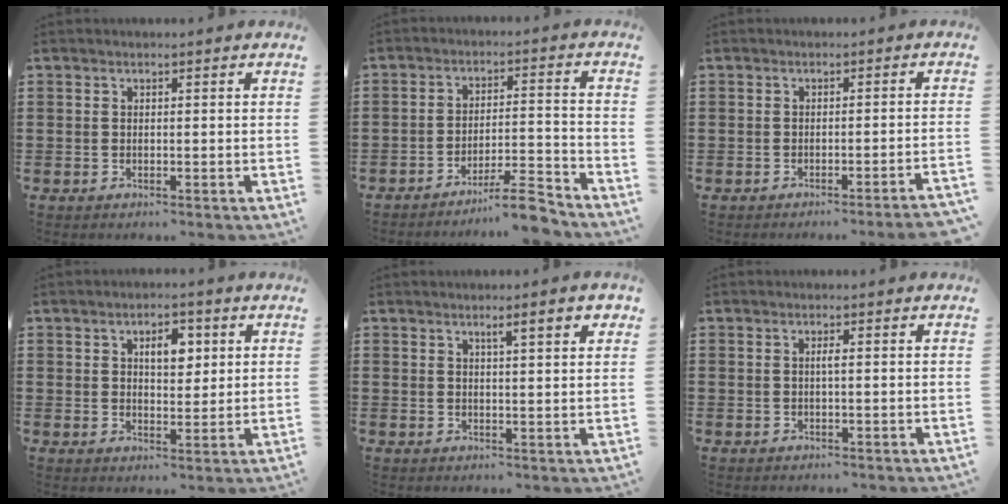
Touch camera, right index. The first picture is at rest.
{"total": 7.7, "force": [-6.8, 0.2, 3.6], "torque": [-0.048, 0.007, -0.125]}
{"total": 1.9, "force": [-1.5, -0.5, 1.1], "torque": [-0.018, -0.002, -0.030]}
{"total": 4.6, "force": [1.7, 2.5, 3.5], "torque": [-0.052, 0.003, 0.021]}
{"total": 3.5, "force": [1.9, 0.3, 2.9], "torque": [-0.051, -0.001, 0.029]}
{"total": 0.9, "force": [0.0, -0.1, 0.9], "torque": [-0.017, -0.004, 0.000]}